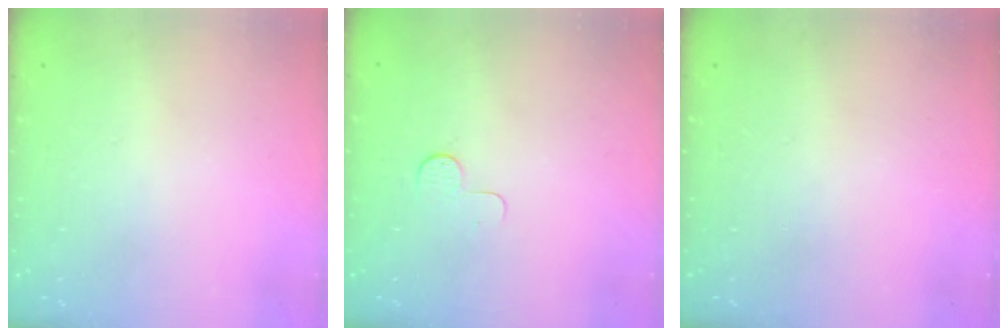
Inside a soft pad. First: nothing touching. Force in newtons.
{"total": 4.0, "press": 4.0, "slide": 0.4}
{"total": 0.0}